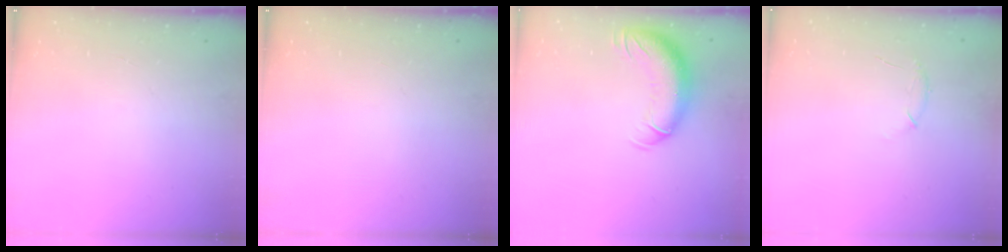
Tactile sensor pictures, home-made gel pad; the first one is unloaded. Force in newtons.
{"total": 0.0}
{"total": 13.5, "press": 13.2, "slide": 2.9}
{"total": 6.9, "press": 6.7, "slide": 1.8}